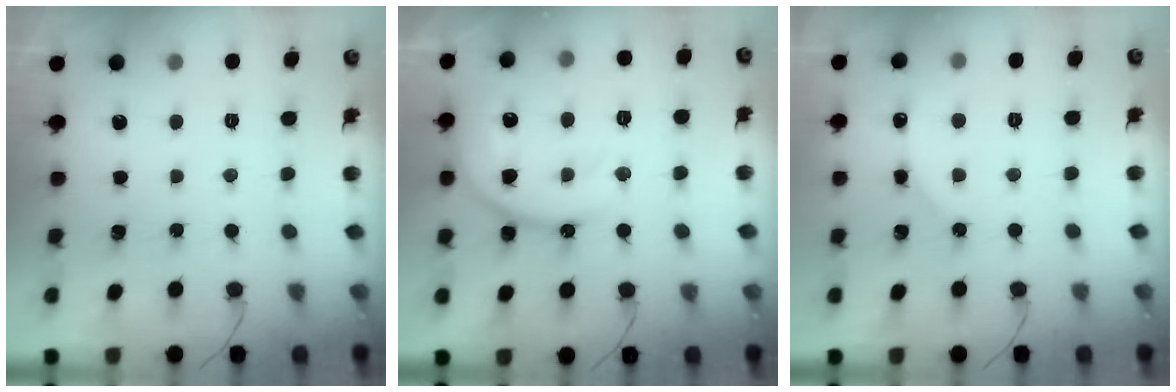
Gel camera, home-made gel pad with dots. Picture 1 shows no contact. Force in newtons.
{"total": 15.4, "press": 15.2, "slide": 1.8}
{"total": 3.9, "press": 3.8, "slide": 0.5}